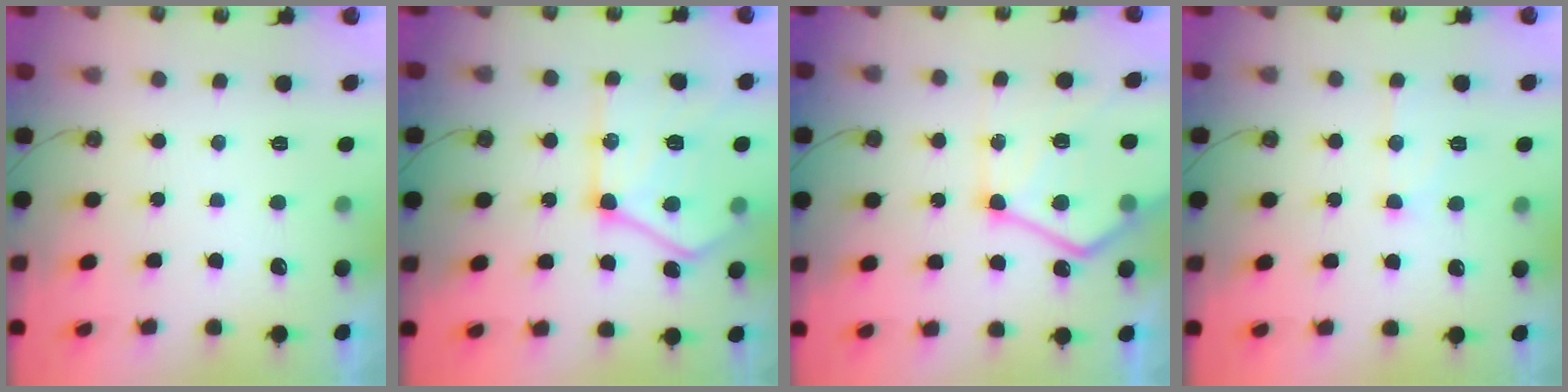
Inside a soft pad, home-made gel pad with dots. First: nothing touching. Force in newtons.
{"total": 20.1, "press": 20.1, "slide": 1.4}
{"total": 18.4, "press": 18.3, "slide": 2.0}
{"total": 9.0, "press": 9.0, "slide": 0.8}